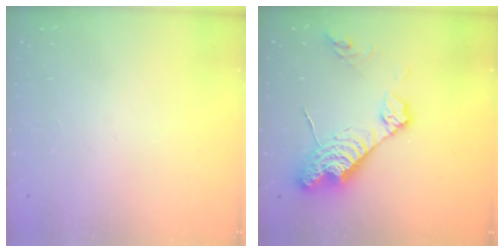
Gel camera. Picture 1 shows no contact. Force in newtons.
{"total": 15.4, "press": 15.3, "slide": 1.6}